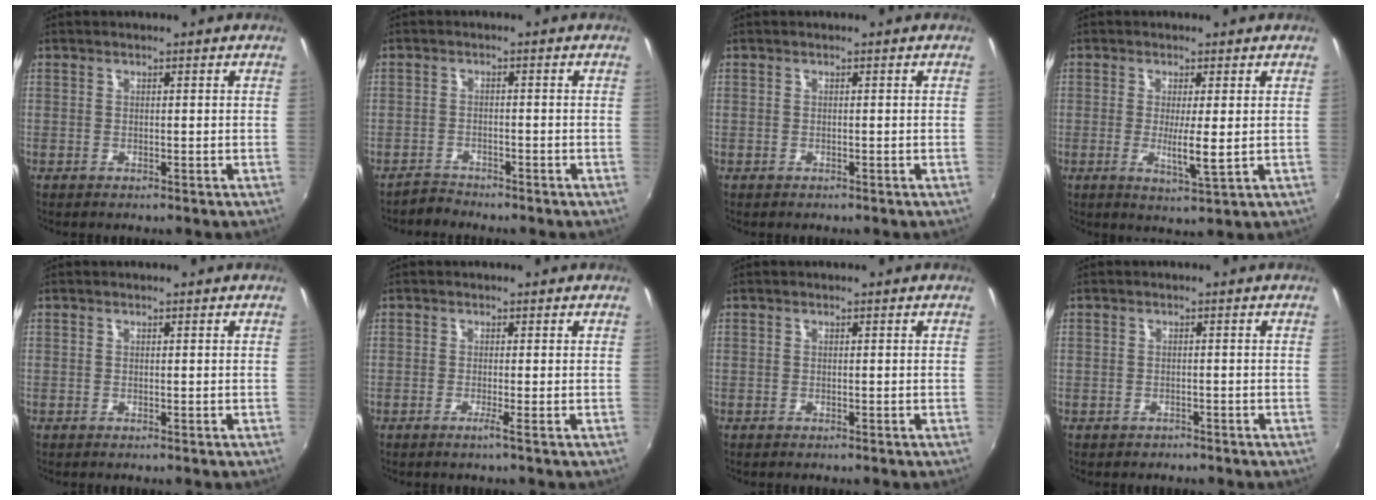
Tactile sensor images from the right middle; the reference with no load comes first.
{"total": 2.7, "force": [-2.5, 0.8, -0.1], "torque": [-0.008, 0.002, -0.049]}
{"total": 0.7, "force": [-0.5, 0.4, 0.1], "torque": [-0.005, -0.002, -0.008]}
{"total": 4.5, "force": [-0.2, 0.1, 4.5], "torque": [-0.083, -0.014, -0.004]}
{"total": 0.0}
{"total": 1.0, "force": [-0.5, -0.5, 0.7], "torque": [-0.010, -0.006, -0.013]}
{"total": 0.0}
{"total": 1.7, "force": [-1.1, 1.3, 0.1], "torque": [-0.008, 0.001, -0.015]}